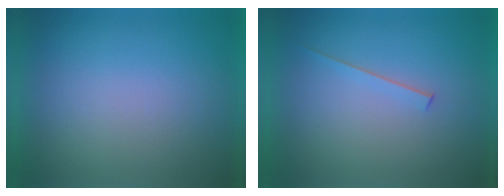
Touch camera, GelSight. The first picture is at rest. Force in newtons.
{"total": 1.5}